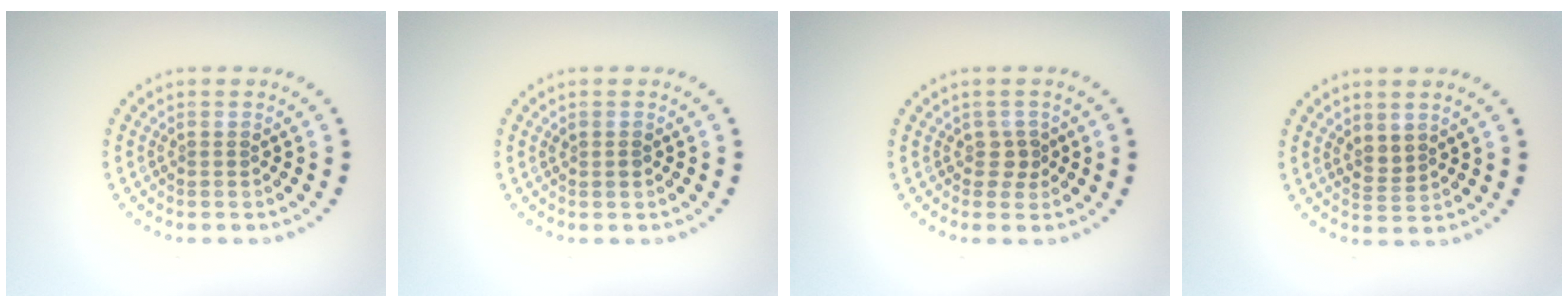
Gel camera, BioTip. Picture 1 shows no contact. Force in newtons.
{"total": 0.7, "press": 0.7, "slide": 0.1}
{"total": 1.3, "press": 1.1, "slide": 0.7}
{"total": 1.7, "press": 1.5, "slide": 0.8}